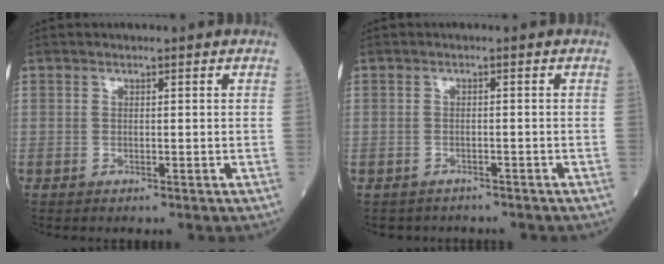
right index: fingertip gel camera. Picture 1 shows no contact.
{"total": 5.3, "force": [-4.4, 2.8, 0.9], "torque": [-0.024, 0.009, -0.057]}